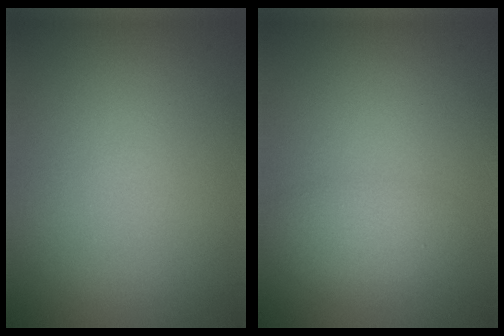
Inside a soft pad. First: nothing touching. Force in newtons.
{"total": 2.2, "press": 2.2, "slide": 0.1}